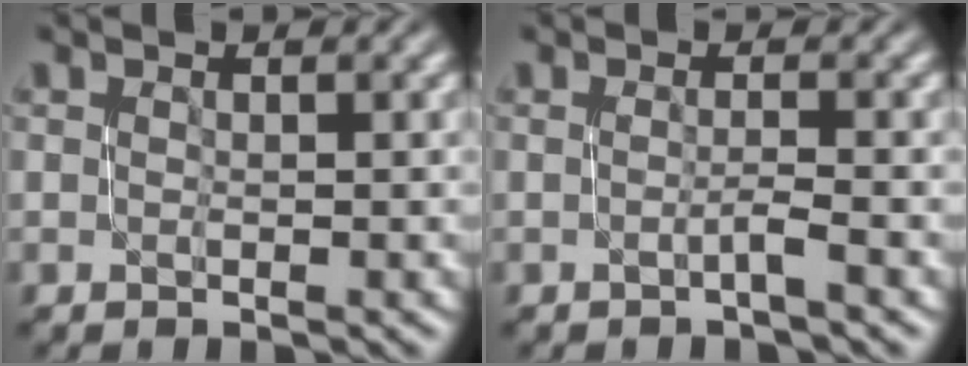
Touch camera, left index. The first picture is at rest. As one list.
[{"total": 0.8, "force": [-0.4, 0.1, 0.8], "torque": [-0.012, 0.000, -0.012]}]